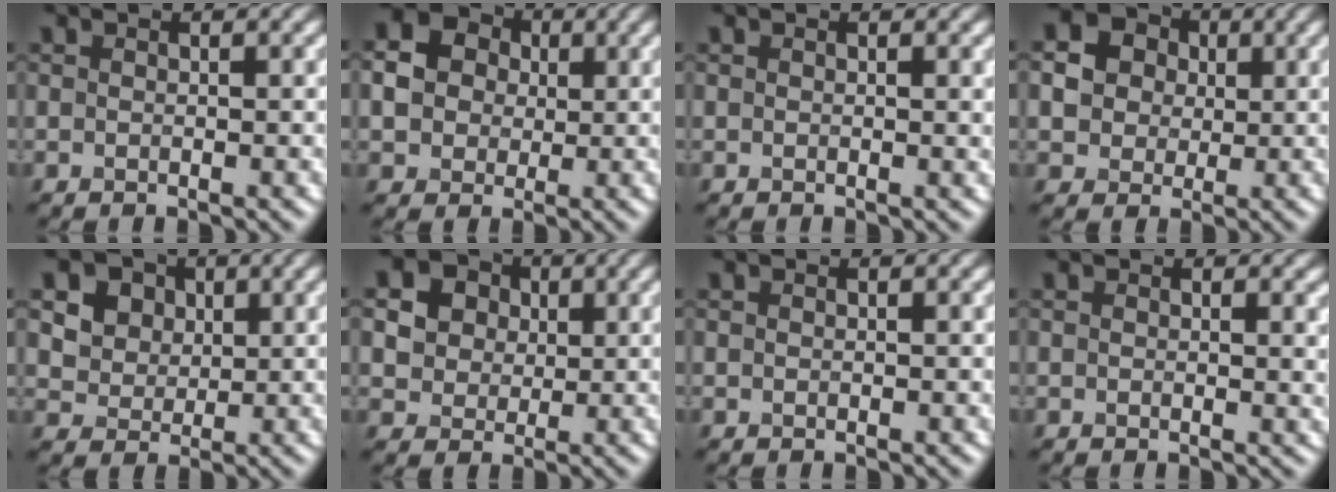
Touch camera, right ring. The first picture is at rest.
{"total": 10.7, "force": [2.5, 9.6, 4.2], "torque": [-0.123, 0.037, 0.036]}
{"total": 0.7, "force": [0.2, 0.1, 0.7], "torque": [-0.007, 0.000, 0.002]}
{"total": 12.6, "force": [3.7, 11.1, 4.7], "torque": [-0.142, 0.040, 0.055]}
{"total": 9.7, "force": [4.7, 7.3, 4.3], "torque": [-0.096, 0.021, 0.068]}
{"total": 8.8, "force": [3.5, 7.1, 3.7], "torque": [-0.099, 0.030, 0.050]}
{"total": 0.0}
{"total": 1.0, "force": [0.4, 0.2, 0.9], "torque": [-0.008, -0.001, 0.005]}